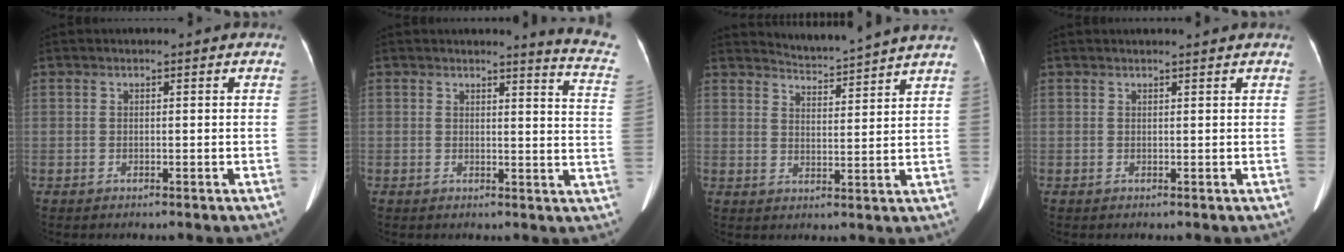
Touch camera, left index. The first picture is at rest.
{"total": 7.9, "force": [7.8, -0.6, 1.4], "torque": [-0.014, -0.080, 0.059]}
{"total": 7.4, "force": [7.2, -1.6, 0.6], "torque": [-0.024, -0.010, 0.101]}
{"total": 2.7, "force": [2.6, -0.2, 0.7], "torque": [-0.010, 0.014, 0.032]}